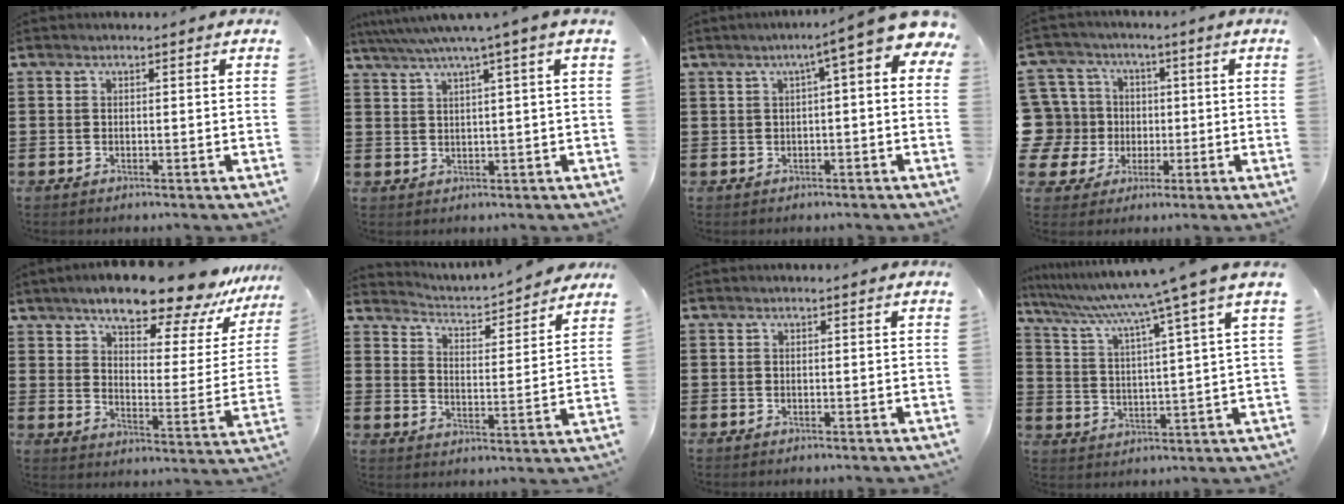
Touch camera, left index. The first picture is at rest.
{"total": 3.7, "force": [2.1, -0.4, 3.0], "torque": [-0.064, -0.005, 0.033]}
{"total": 5.6, "force": [2.6, 0.4, 5.0], "torque": [-0.087, -0.015, 0.036]}
{"total": 9.2, "force": [-0.1, 9.0, 1.8], "torque": [-0.100, 0.002, 0.001]}
{"total": 12.5, "force": [10.5, 2.6, 6.3], "torque": [-0.120, -0.059, 0.177]}
{"total": 2.9, "force": [2.9, 0.0, 0.2], "torque": [-0.026, -0.034, 0.039]}
{"total": 0.0}
{"total": 7.6, "force": [5.9, -1.7, 4.4], "torque": [-0.109, -0.043, 0.089]}